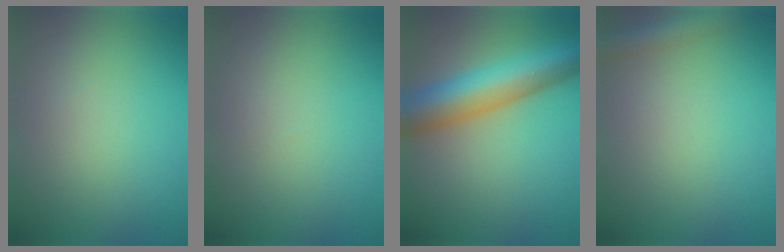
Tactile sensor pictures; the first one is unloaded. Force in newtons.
{"total": 0.0}
{"total": 9.3, "press": 9.3, "slide": 0.3}
{"total": 2.9, "press": 2.9, "slide": 0.1}